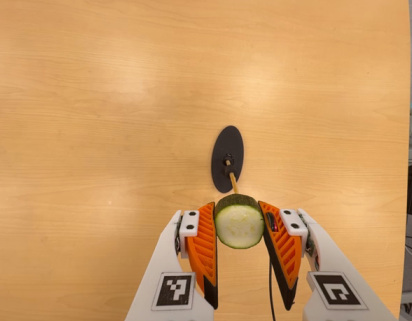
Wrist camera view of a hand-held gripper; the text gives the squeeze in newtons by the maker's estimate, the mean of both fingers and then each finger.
{"total": 13.5, "left": 14.2, "right": 12.8}